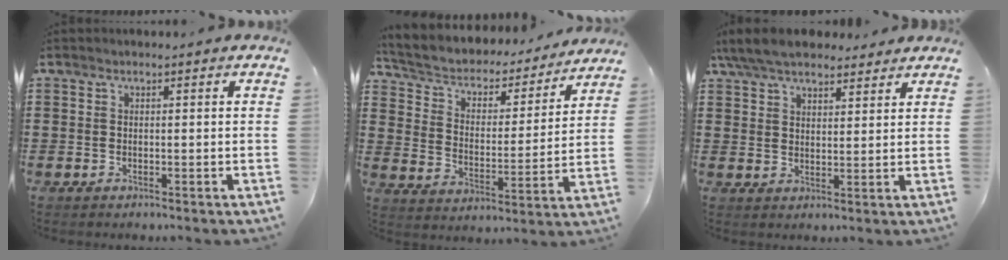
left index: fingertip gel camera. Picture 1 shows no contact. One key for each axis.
{"total": 3.9, "fx": 3.2, "fy": 1.9, "fz": 1.1, "tx": -0.043, "ty": -0.025, "tz": 0.046}
{"total": 7.0, "fx": 6.1, "fy": 2.0, "fz": 2.7, "tx": -0.071, "ty": -0.007, "tz": 0.115}